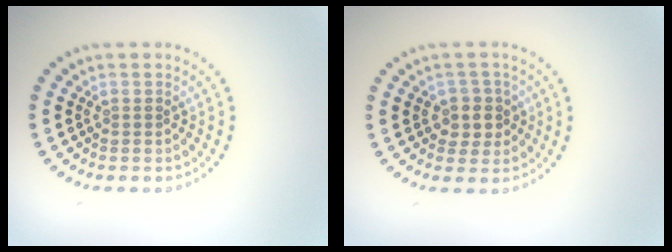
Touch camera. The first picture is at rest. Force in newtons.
{"total": 2.5, "press": 2.2, "slide": 1.0}